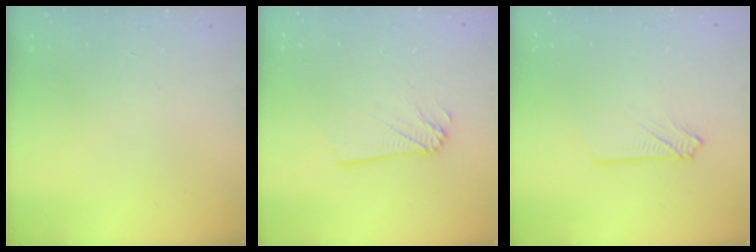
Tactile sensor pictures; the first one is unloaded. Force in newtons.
{"total": 2.1, "press": 2.1, "slide": 0.0}
{"total": 3.4, "press": 3.4, "slide": 0.3}